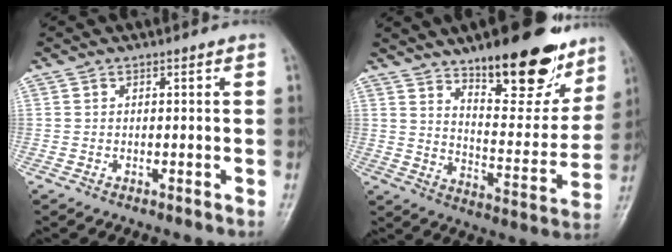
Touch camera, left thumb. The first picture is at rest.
{"total": 22.2, "force": [14.6, 8.1, 14.7], "torque": [-0.153, -0.077, 0.217]}